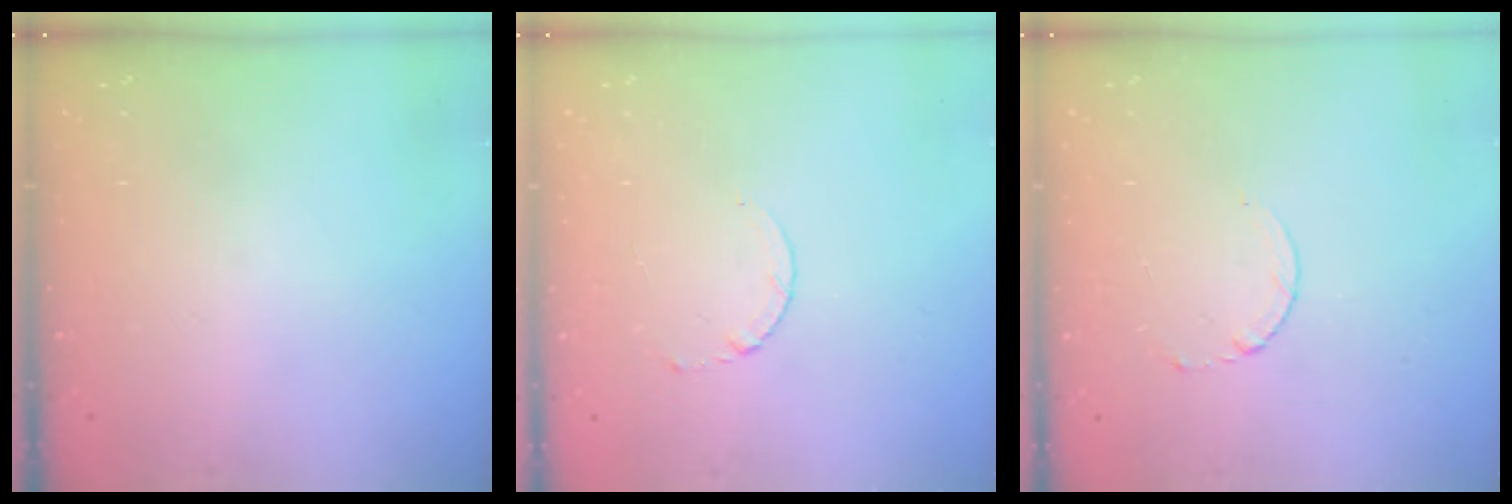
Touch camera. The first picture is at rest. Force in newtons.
{"total": 2.6, "press": 2.6, "slide": 0.3}
{"total": 2.5, "press": 2.5, "slide": 0.3}